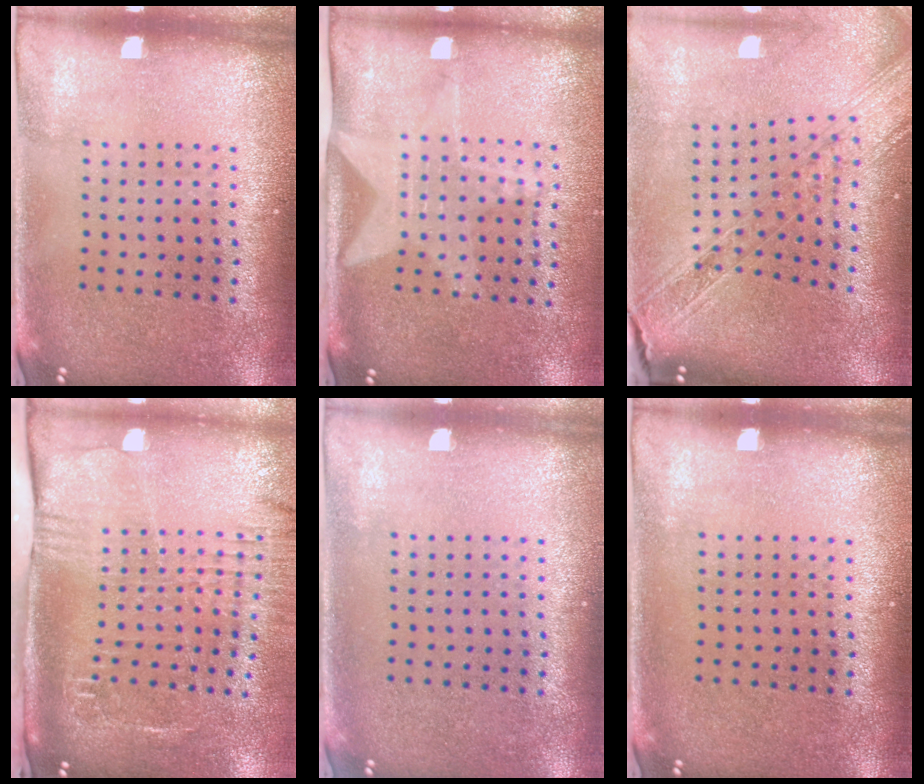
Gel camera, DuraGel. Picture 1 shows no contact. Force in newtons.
{"total": 2.0, "press": 1.6, "slide": 1.2}
{"total": 2.2, "press": 1.9, "slide": 1.1}
{"total": 2.7, "press": 2.1, "slide": 1.7}
{"total": 0.0}
{"total": 0.0}